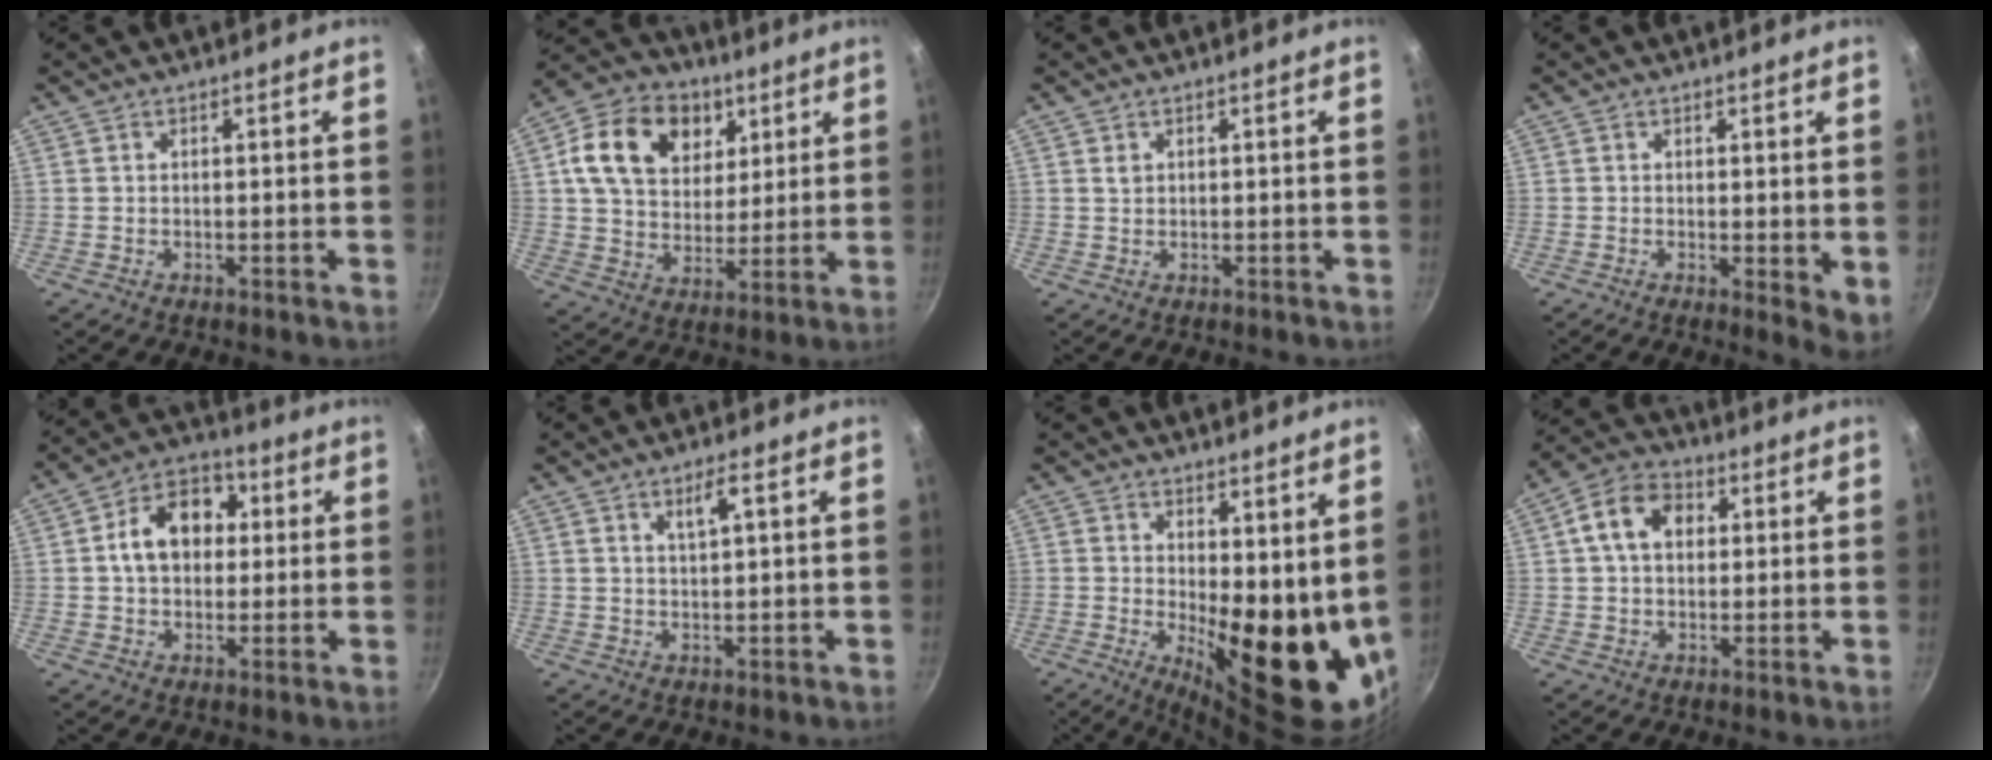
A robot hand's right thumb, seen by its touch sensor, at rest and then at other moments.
{"total": 17.6, "force": [6.4, 13.1, 10.0], "torque": [-0.151, -0.008, 0.101]}
{"total": 1.0, "force": [0.4, 0.7, 0.5], "torque": [-0.007, 0.000, 0.009]}
{"total": 4.4, "force": [0.7, 1.9, 3.9], "torque": [-0.046, -0.012, 0.009]}
{"total": 12.1, "force": [1.7, 9.1, 7.8], "torque": [-0.085, 0.023, 0.011]}
{"total": 3.3, "force": [1.3, 0.7, 2.9], "torque": [-0.049, 0.004, 0.028]}
{"total": 16.8, "force": [2.6, 7.0, 15.0], "torque": [-0.163, -0.044, 0.052]}
{"total": 9.6, "force": [2.1, 7.0, 6.2], "torque": [-0.087, 0.017, 0.021]}